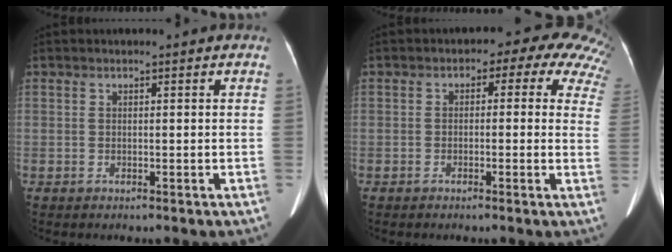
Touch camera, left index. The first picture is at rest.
{"total": 9.9, "force": [5.2, 5.6, 6.3], "torque": [-0.050, 0.035, 0.031]}